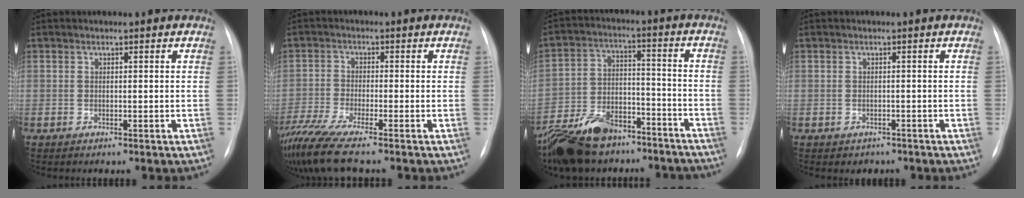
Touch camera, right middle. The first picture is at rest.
{"total": 9.8, "force": [-7.9, 0.1, 5.8], "torque": [-0.115, -0.027, -0.143]}
{"total": 18.0, "force": [-13.9, 8.4, 7.8], "torque": [-0.158, 0.020, -0.221]}
{"total": 1.9, "force": [-1.4, 1.3, 0.2], "torque": [-0.008, 0.005, -0.014]}